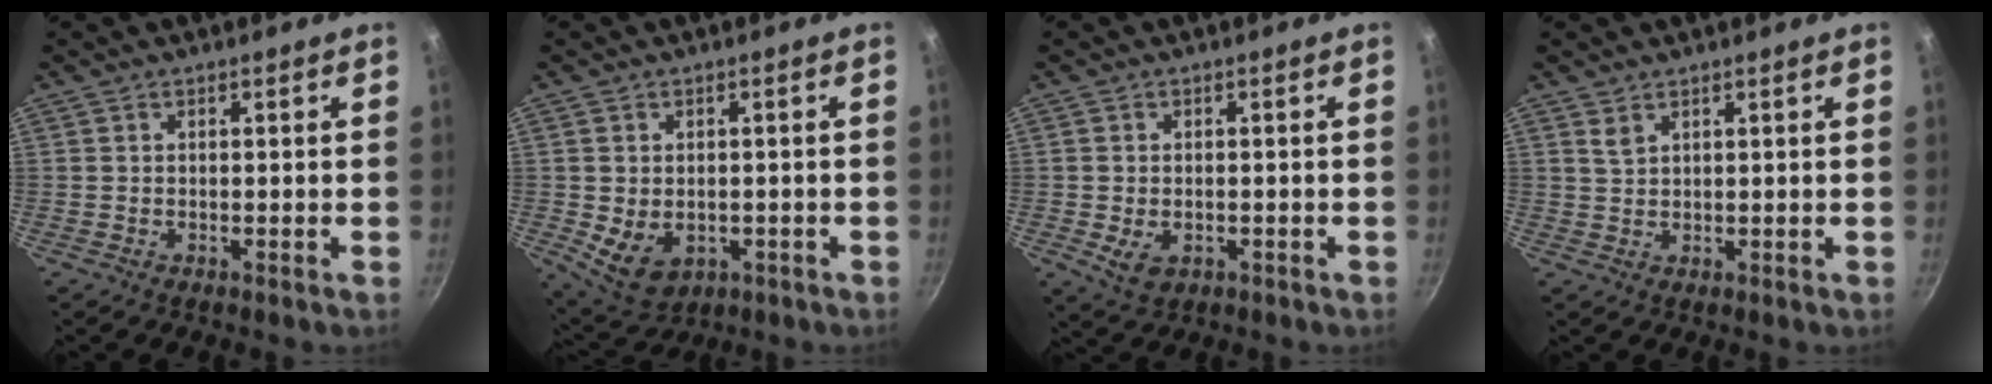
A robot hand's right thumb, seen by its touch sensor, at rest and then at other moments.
{"total": 7.4, "force": [-1.1, 5.5, 4.9], "torque": [-0.069, -0.010, 0.004]}
{"total": 4.4, "force": [-1.0, 3.2, 2.9], "torque": [-0.046, -0.006, -0.007]}
{"total": 1.8, "force": [1.3, 0.8, 0.9], "torque": [-0.015, -0.007, 0.028]}